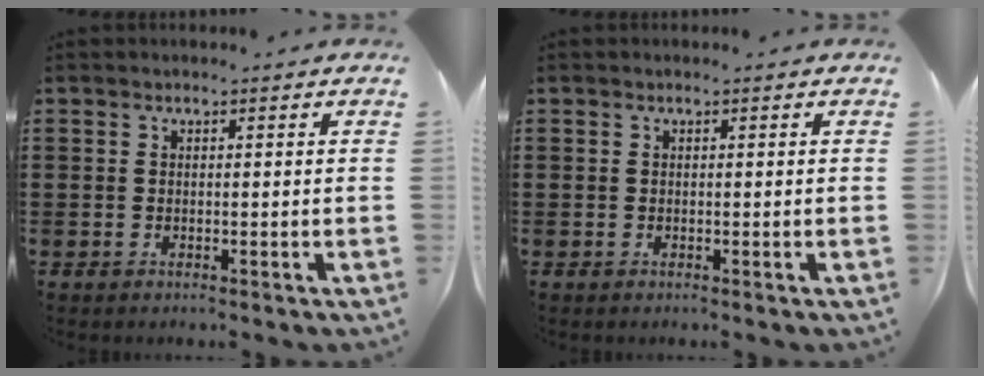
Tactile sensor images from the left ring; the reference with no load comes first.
{"total": 0.0}